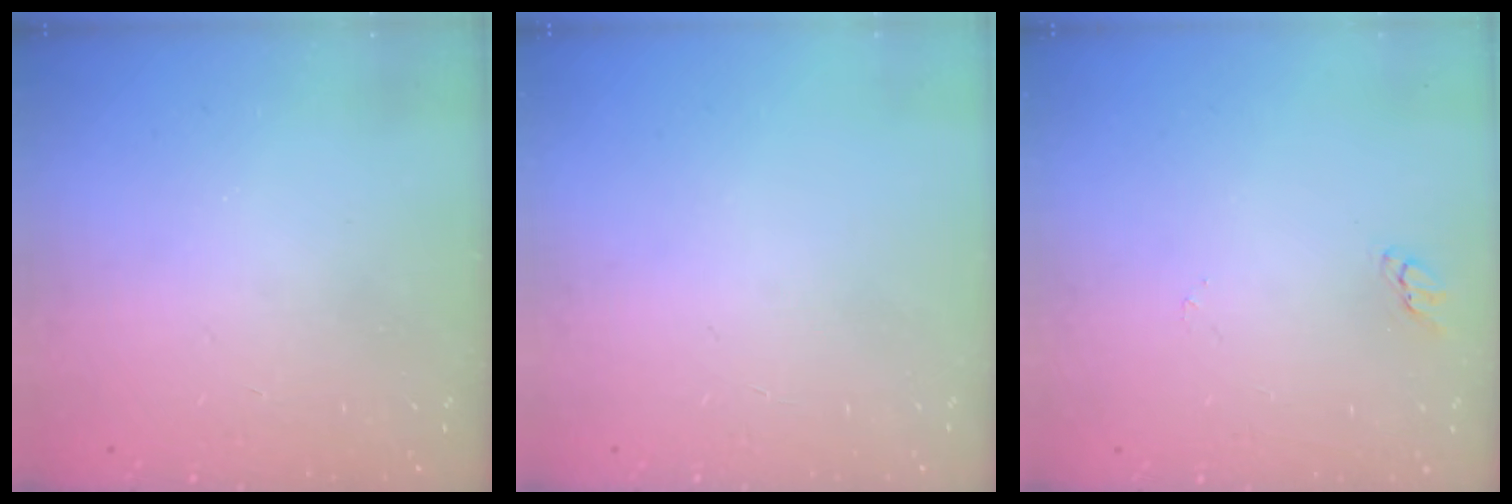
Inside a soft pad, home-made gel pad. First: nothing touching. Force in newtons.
{"total": 2.4, "press": 2.4, "slide": 0.2}
{"total": 2.2, "press": 2.2, "slide": 0.2}